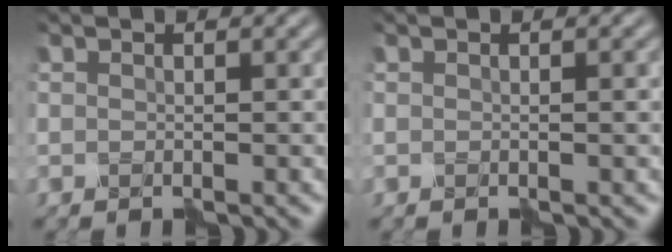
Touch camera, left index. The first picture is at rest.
{"total": 0.7, "force": [0.0, 0.1, 0.7], "torque": [-0.008, 0.002, -0.001]}